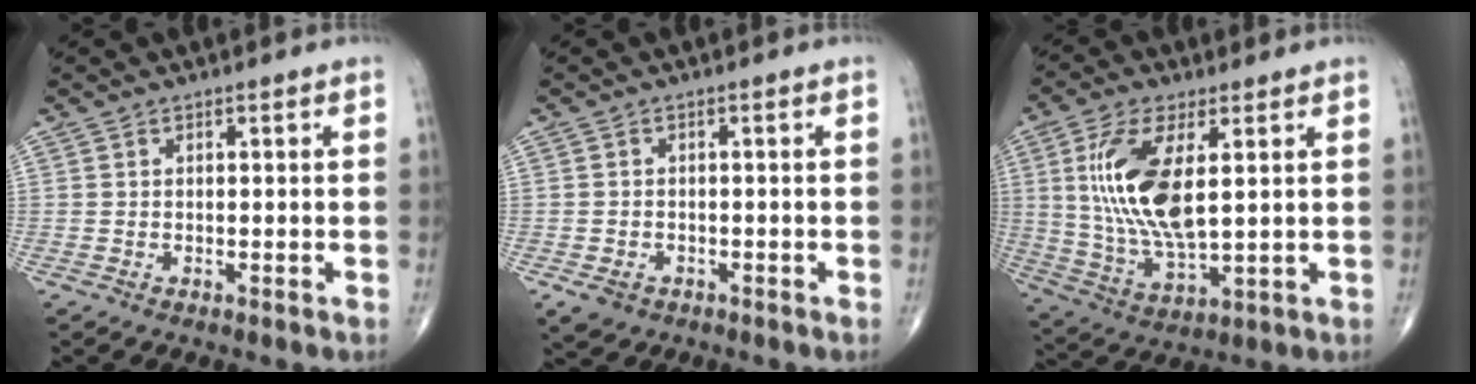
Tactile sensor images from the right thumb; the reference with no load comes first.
{"total": 3.0, "force": [-1.5, 2.3, 1.2], "torque": [-0.015, 0.005, -0.018]}
{"total": 15.5, "force": [3.2, 6.3, 13.8], "torque": [-0.286, -0.020, 0.070]}